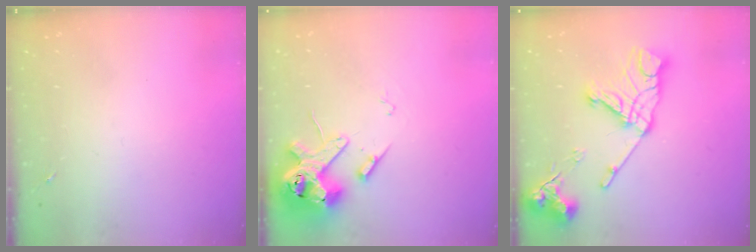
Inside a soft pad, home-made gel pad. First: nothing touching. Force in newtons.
{"total": 15.0, "press": 14.9, "slide": 2.1}
{"total": 18.1, "press": 18.0, "slide": 2.1}